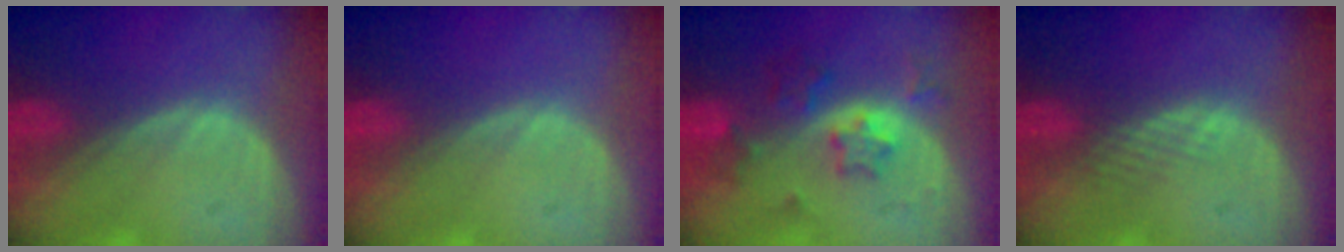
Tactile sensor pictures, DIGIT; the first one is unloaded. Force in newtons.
{"total": 0.0}
{"total": 5.7, "press": 5.3, "slide": 2.3}
{"total": 1.6, "press": 1.6, "slide": 0.1}